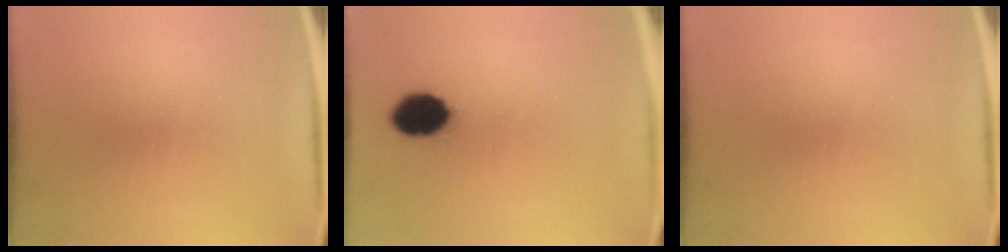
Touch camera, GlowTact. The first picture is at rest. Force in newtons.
{"total": 8.6}
{"total": 0.0}